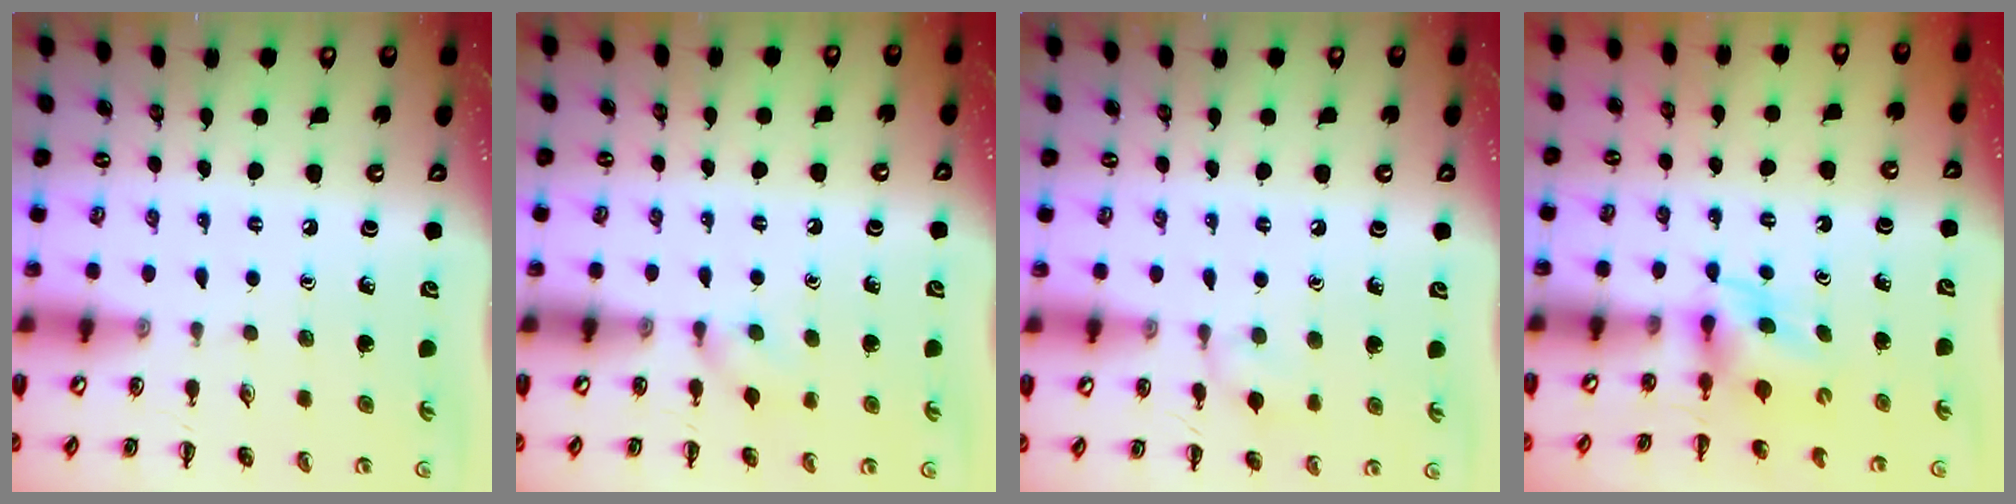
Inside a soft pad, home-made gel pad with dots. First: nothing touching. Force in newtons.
{"total": 4.4, "press": 4.1, "slide": 1.7}
{"total": 6.7, "press": 6.4, "slide": 2.0}
{"total": 3.1, "press": 2.9, "slide": 1.2}